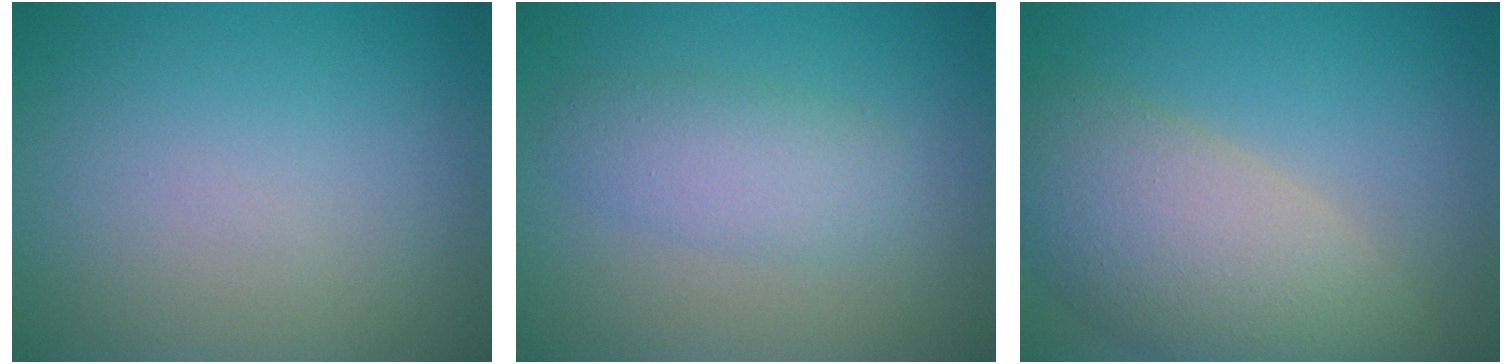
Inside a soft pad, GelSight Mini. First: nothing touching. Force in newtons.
{"total": 2.4, "press": 2.3, "slide": 0.1}
{"total": 8.5, "press": 8.5, "slide": 0.7}